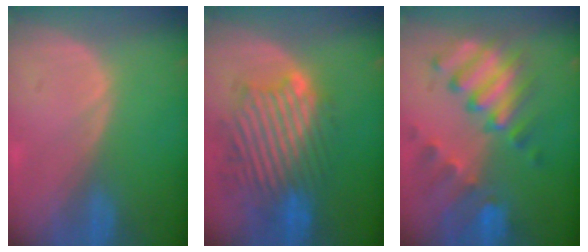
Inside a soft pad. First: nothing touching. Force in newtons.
{"total": 11.0, "press": 10.3, "slide": 3.9}
{"total": 10.1, "press": 8.8, "slide": 4.8}